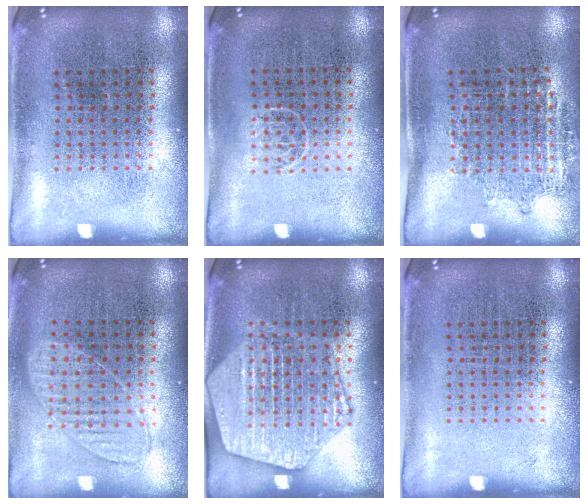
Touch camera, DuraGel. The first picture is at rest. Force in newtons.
{"total": 0.6, "press": 0.4, "slide": 0.4}
{"total": 1.1, "press": 0.9, "slide": 0.6}
{"total": 0.9, "press": 0.9, "slide": 0.4}
{"total": 2.5, "press": 2.5, "slide": 0.2}
{"total": 0.0}